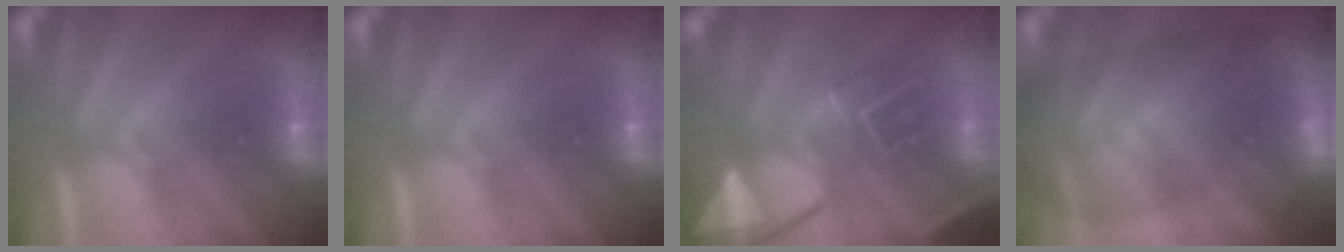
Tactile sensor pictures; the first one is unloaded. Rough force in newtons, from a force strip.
{"total": 0.0}
{"total": 6.1}
{"total": 8.6}